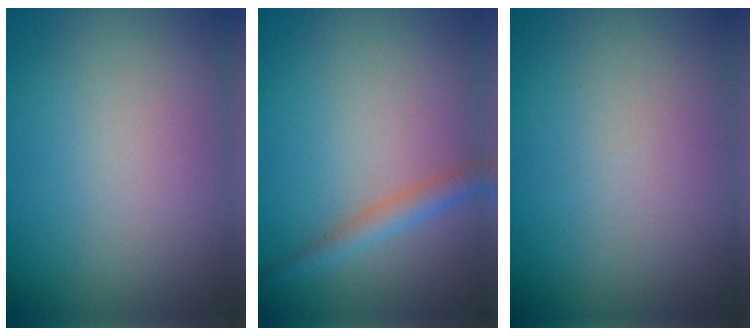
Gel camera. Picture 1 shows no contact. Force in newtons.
{"total": 2.2, "press": 2.2, "slide": 0.1}
{"total": 0.0}